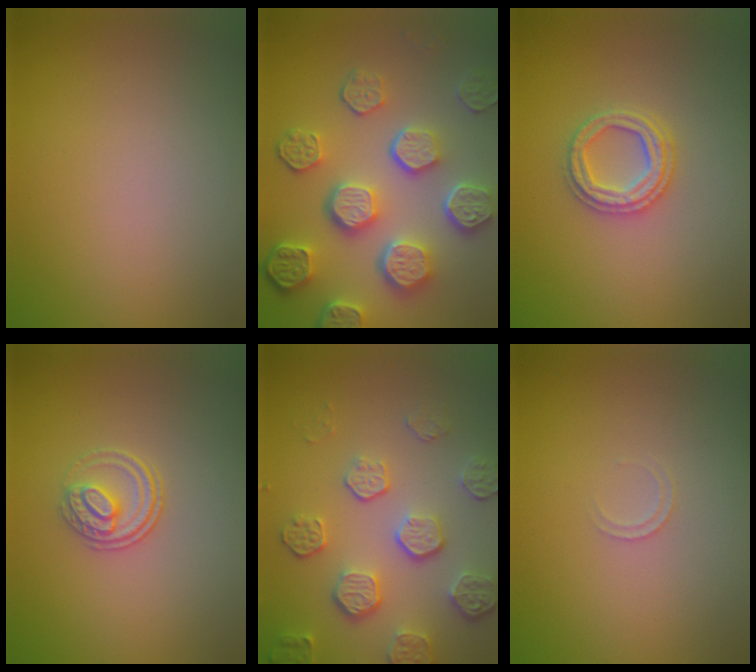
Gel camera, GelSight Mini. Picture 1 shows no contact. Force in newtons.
{"total": 8.3, "press": 6.2, "slide": 5.5}
{"total": 3.3, "press": 3.2, "slide": 0.6}
{"total": 2.3, "press": 1.7, "slide": 1.5}
{"total": 5.4, "press": 4.1, "slide": 3.5}
{"total": 0.7, "press": 0.7, "slide": 0.1}